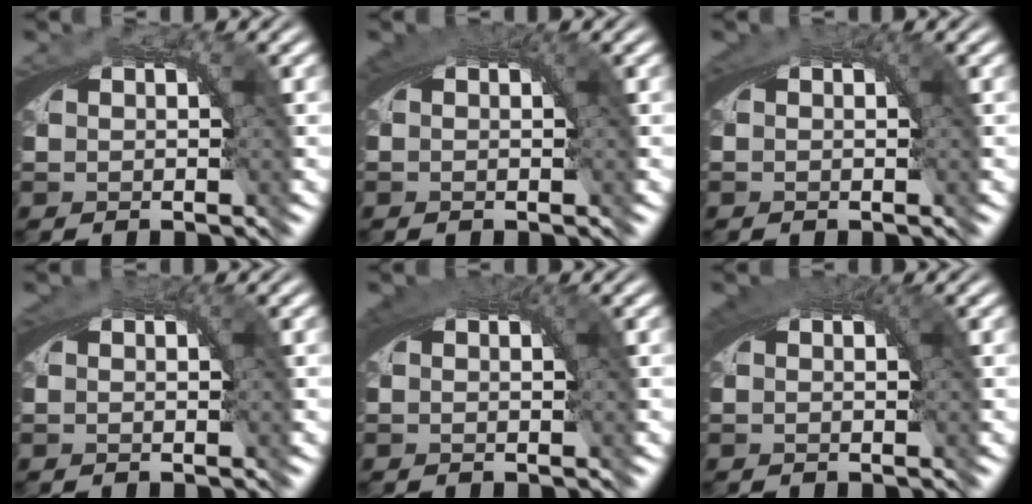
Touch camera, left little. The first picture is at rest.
{"total": 0.7, "force": [0.1, 0.5, 0.5], "torque": [-0.007, -0.004, 0.003]}
{"total": 0.0}
{"total": 0.0}
{"total": 1.2, "force": [0.2, 0.7, 0.9], "torque": [-0.014, -0.003, 0.004]}
{"total": 1.2, "force": [0.3, 0.7, 0.9], "torque": [-0.013, -0.004, 0.004]}